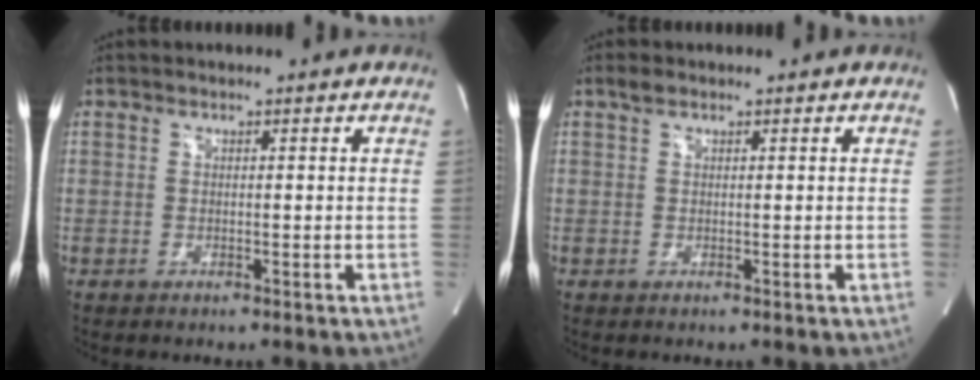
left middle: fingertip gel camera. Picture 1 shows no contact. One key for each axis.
{"total": 1.1, "fx": 0.8, "fy": 0.4, "fz": 0.6, "tx": -0.017, "ty": 0.010, "tz": 0.017}